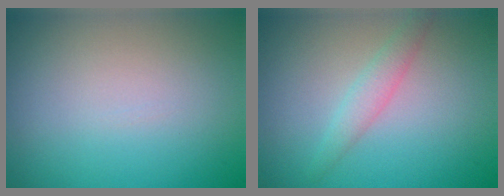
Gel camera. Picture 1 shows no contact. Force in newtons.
{"total": 1.9, "press": 1.9, "slide": 0.0}